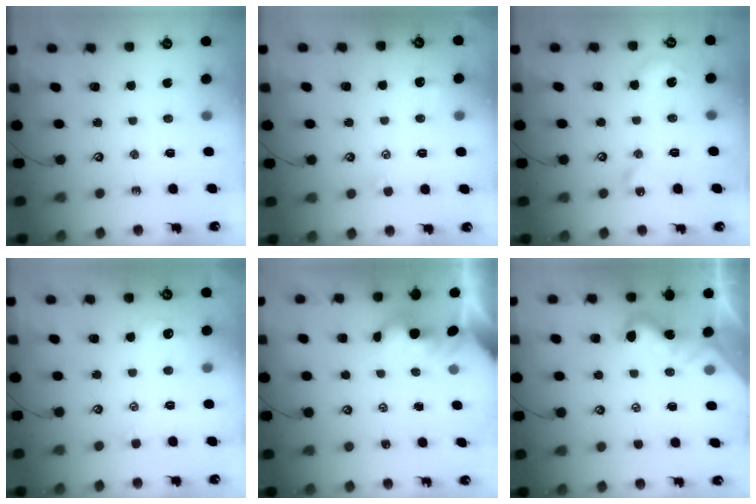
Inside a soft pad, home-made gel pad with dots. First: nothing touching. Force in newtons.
{"total": 1.1, "press": 1.0, "slide": 0.5}
{"total": 9.0, "press": 9.0, "slide": 0.6}
{"total": 1.3, "press": 1.2, "slide": 0.4}
{"total": 1.7, "press": 1.7, "slide": 0.2}
{"total": 1.7, "press": 1.6, "slide": 0.4}